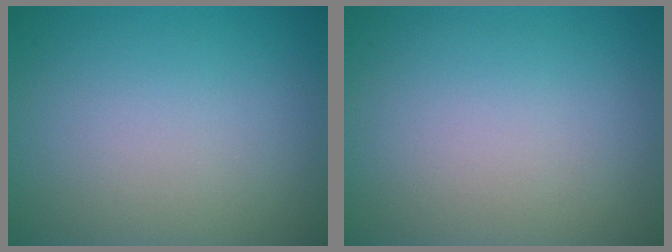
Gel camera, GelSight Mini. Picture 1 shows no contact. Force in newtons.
{"total": 0.0}